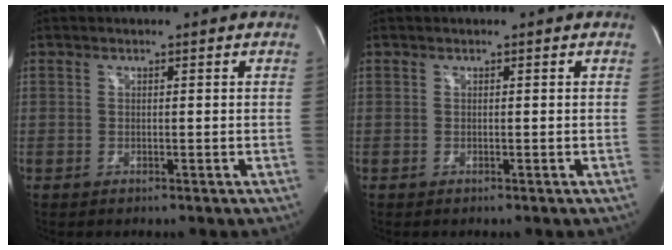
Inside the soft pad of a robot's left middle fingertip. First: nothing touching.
{"total": 0.0}